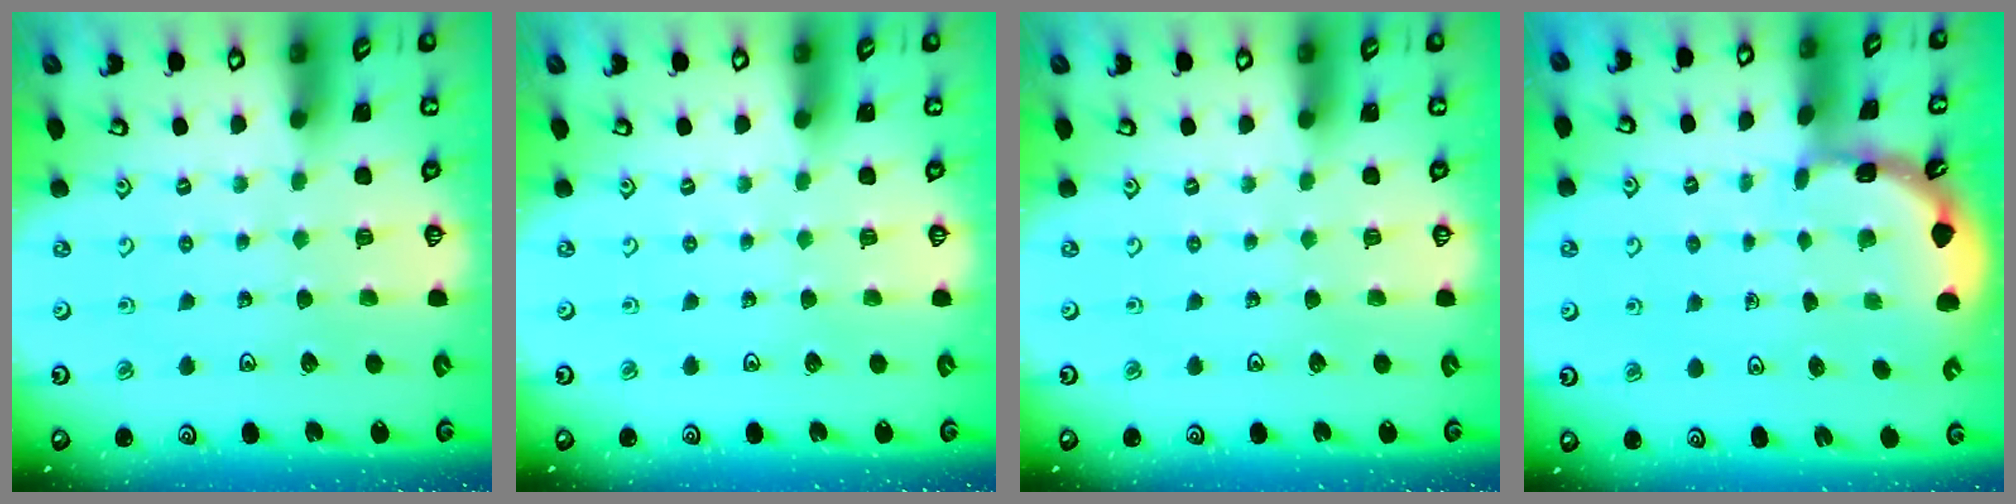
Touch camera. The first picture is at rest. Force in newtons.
{"total": 0.0}
{"total": 0.0}
{"total": 1.9, "press": 1.9, "slide": 0.1}